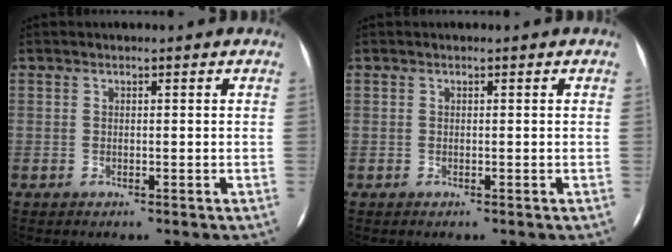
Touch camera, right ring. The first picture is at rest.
{"total": 0.0}